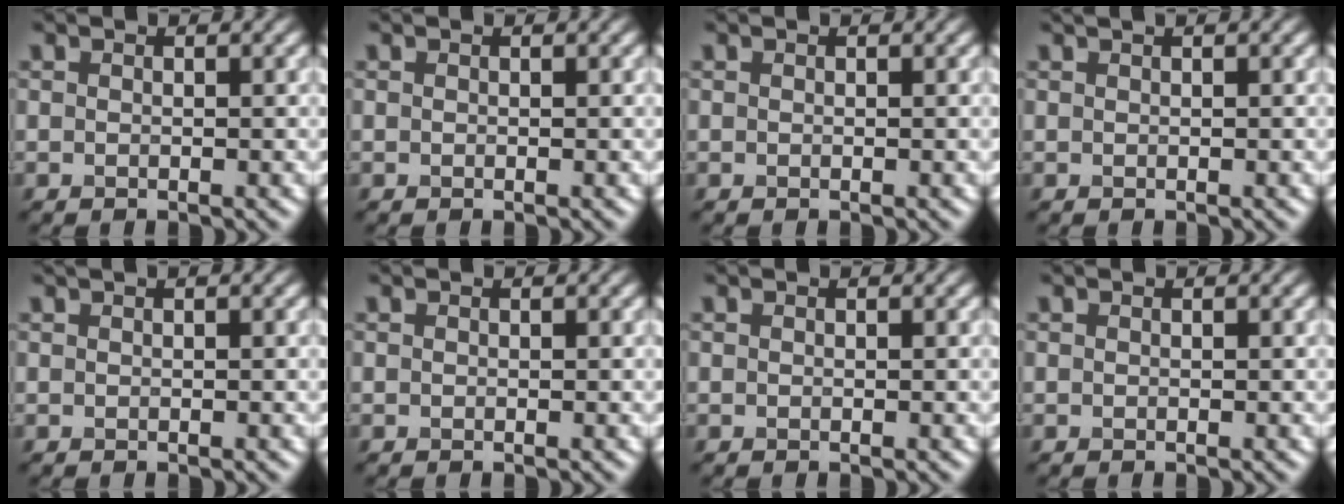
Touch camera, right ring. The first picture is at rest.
{"total": 0.0}
{"total": 0.0}
{"total": 0.8, "force": [0.5, 0.2, 0.6], "torque": [-0.009, 0.002, 0.004]}
{"total": 0.7, "force": [0.5, 0.1, 0.5], "torque": [-0.010, 0.004, 0.004]}
{"total": 0.0}
{"total": 0.0}
{"total": 0.0}